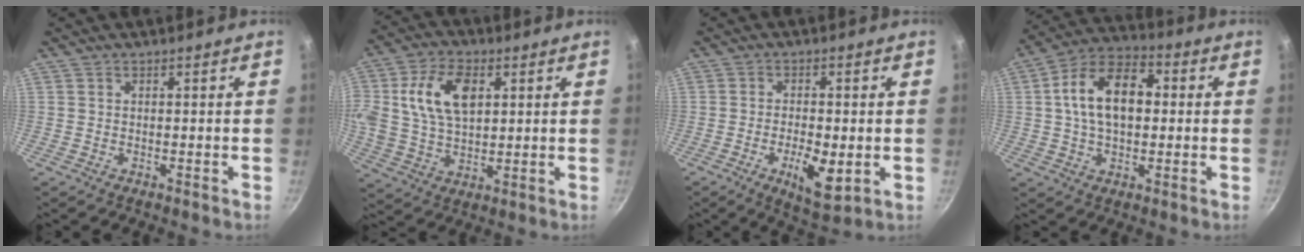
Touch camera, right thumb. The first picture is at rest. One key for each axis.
{"total": 13.7, "fx": 3.6, "fy": 8.6, "fz": 10.1, "tx": -0.176, "ty": 0.004, "tz": 0.063}
{"total": 7.6, "fx": -1.9, "fy": 3.0, "fz": 6.7, "tx": -0.107, "ty": 0.001, "tz": -0.024}
{"total": 14.2, "fx": 1.7, "fy": 8.8, "fz": 11.0, "tx": -0.160, "ty": 0.028, "tz": 0.014}